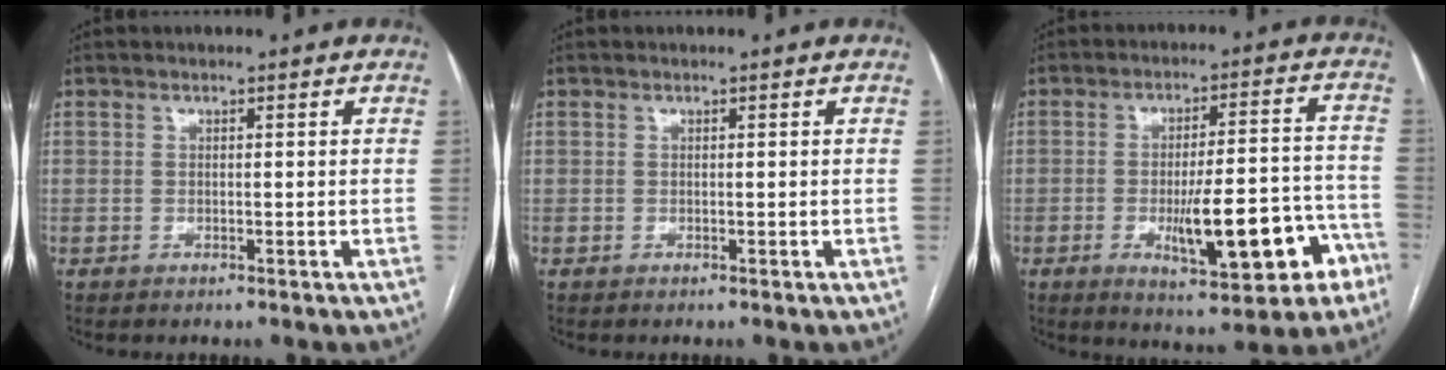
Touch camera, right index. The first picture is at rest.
{"total": 0.0}
{"total": 14.5, "force": [-5.8, 3.7, 12.8], "torque": [-0.176, 0.016, -0.070]}